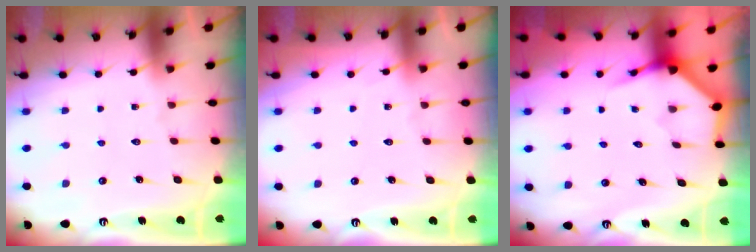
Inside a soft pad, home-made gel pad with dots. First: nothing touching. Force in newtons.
{"total": 2.8, "press": 2.8, "slide": 0.4}
{"total": 3.9, "press": 3.9, "slide": 0.3}